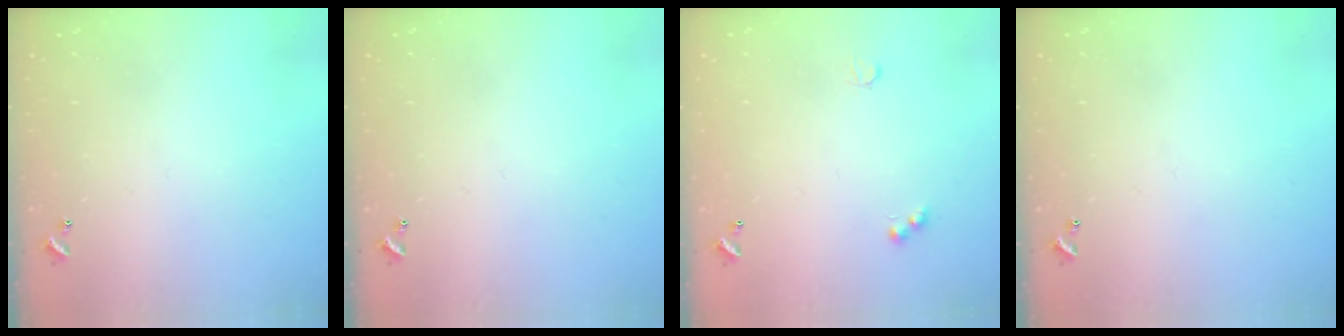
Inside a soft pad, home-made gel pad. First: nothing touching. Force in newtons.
{"total": 0.0}
{"total": 2.5, "press": 2.4, "slide": 0.5}
{"total": 0.0}